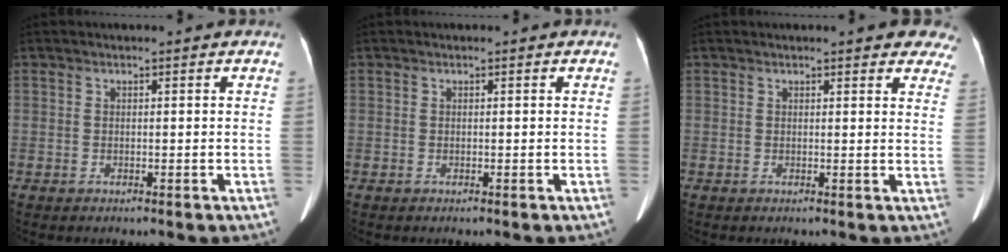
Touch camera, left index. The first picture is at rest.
{"total": 0.0}
{"total": 9.8, "force": [8.3, 2.4, 4.7], "torque": [-0.027, -0.003, 0.072]}